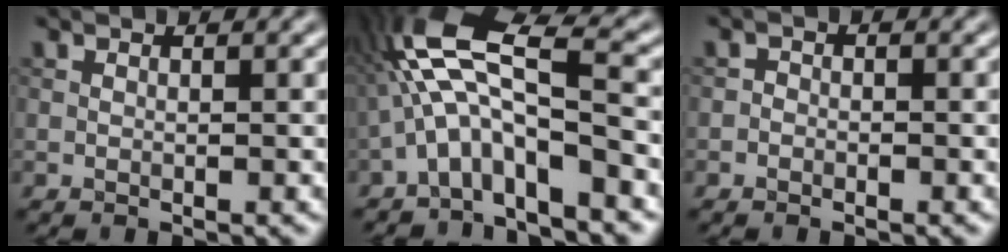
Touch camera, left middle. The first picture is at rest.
{"total": 8.9, "force": [-2.0, 2.6, 8.3], "torque": [-0.164, 0.029, -0.048]}
{"total": 0.7, "force": [-0.5, 0.5, 0.0], "torque": [0.002, 0.000, -0.010]}